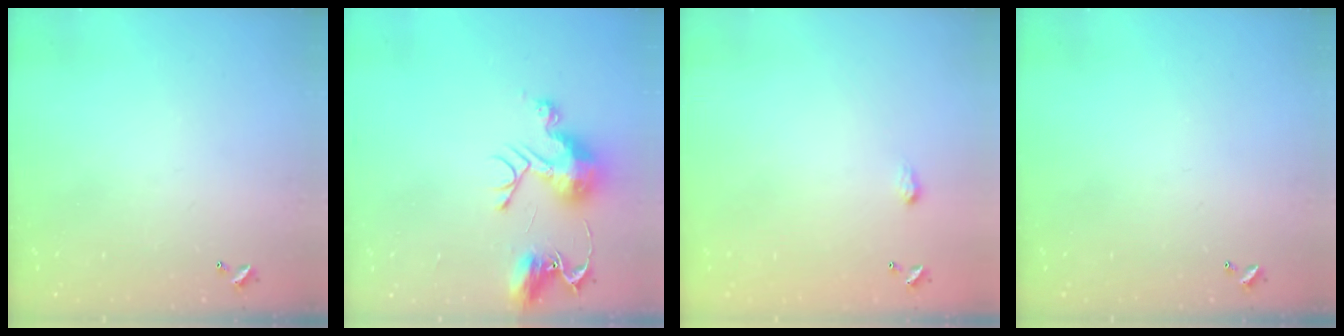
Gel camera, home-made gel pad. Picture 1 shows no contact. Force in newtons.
{"total": 10.8, "press": 10.7, "slide": 1.1}
{"total": 1.3, "press": 1.3, "slide": 0.2}
{"total": 0.0}